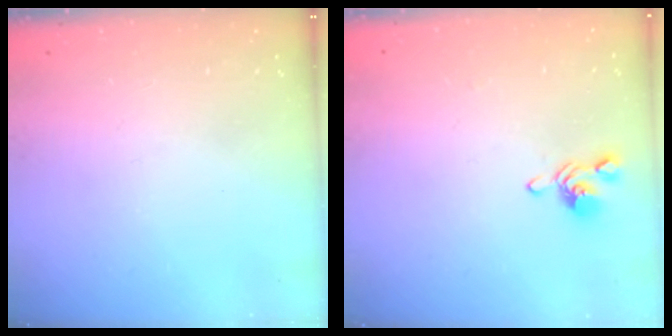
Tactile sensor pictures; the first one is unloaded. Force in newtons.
{"total": 1.3, "press": 1.1, "slide": 0.8}